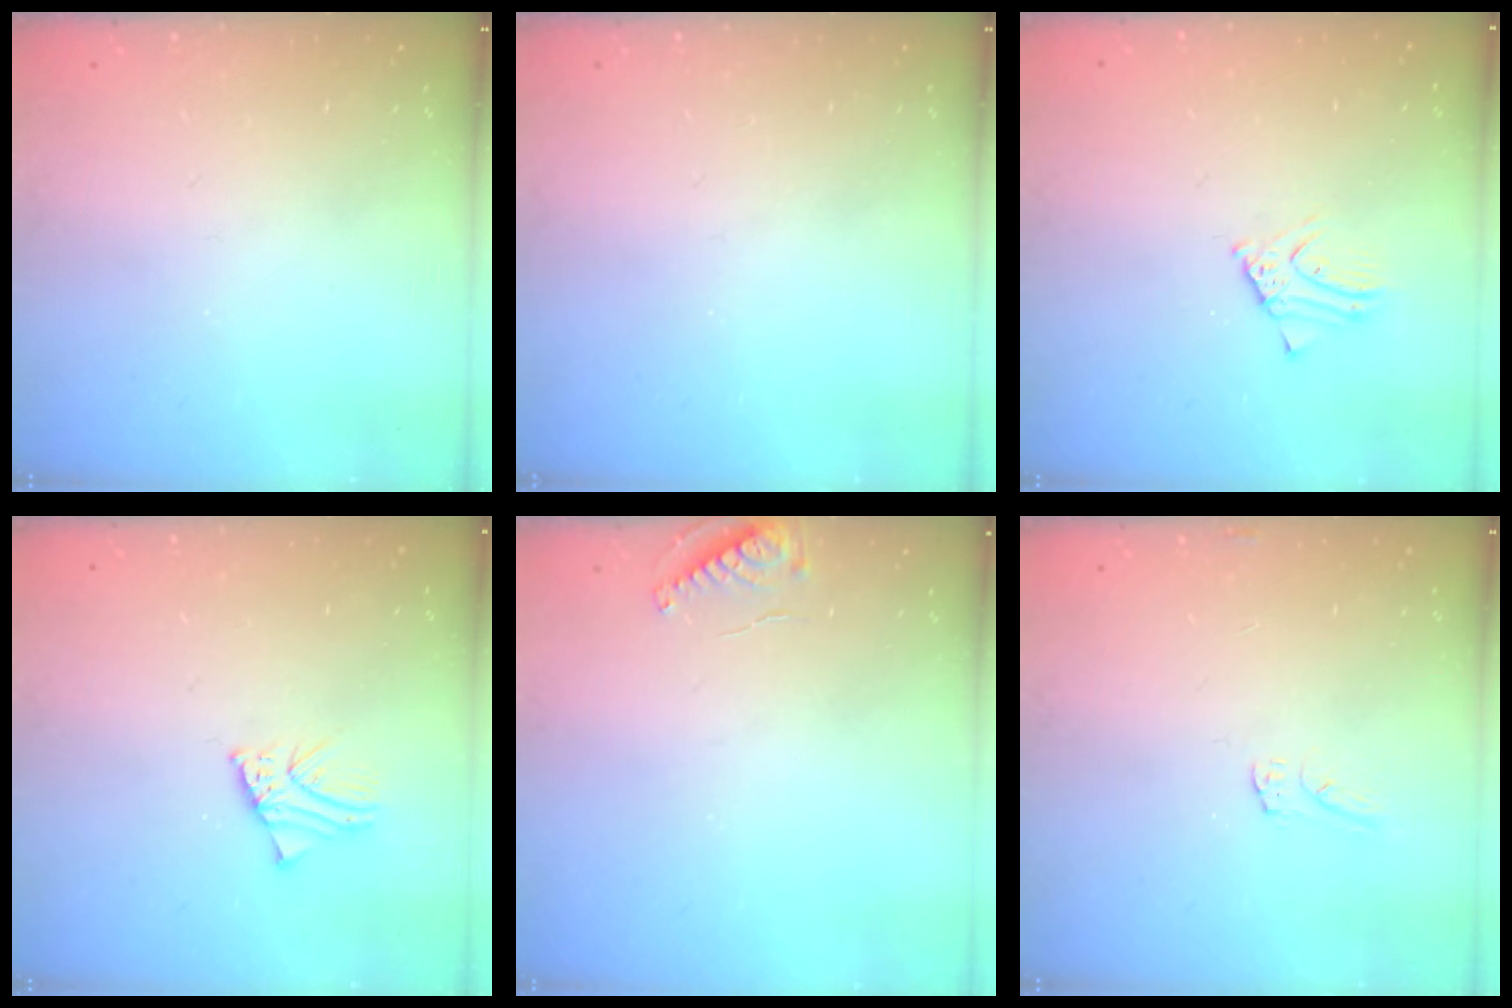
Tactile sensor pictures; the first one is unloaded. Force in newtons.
{"total": 0.0}
{"total": 3.4, "press": 3.4, "slide": 0.3}
{"total": 1.7, "press": 1.7, "slide": 0.2}
{"total": 7.3, "press": 7.3, "slide": 0.5}
{"total": 4.7, "press": 4.7, "slide": 0.3}